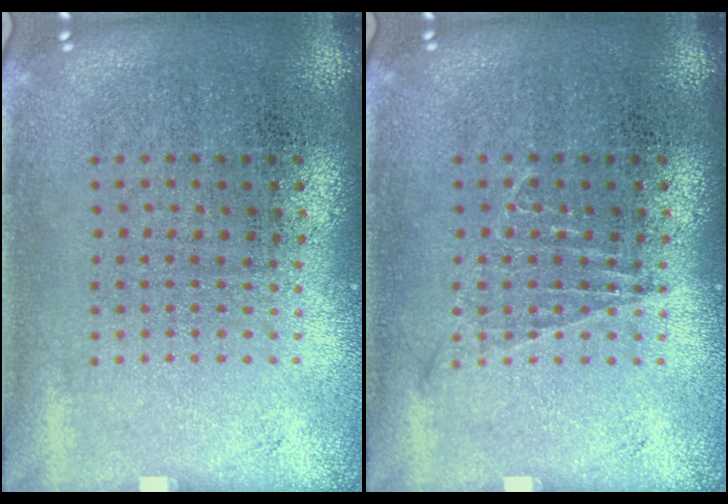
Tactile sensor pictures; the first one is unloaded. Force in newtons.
{"total": 0.7, "press": 0.7, "slide": 0.1}